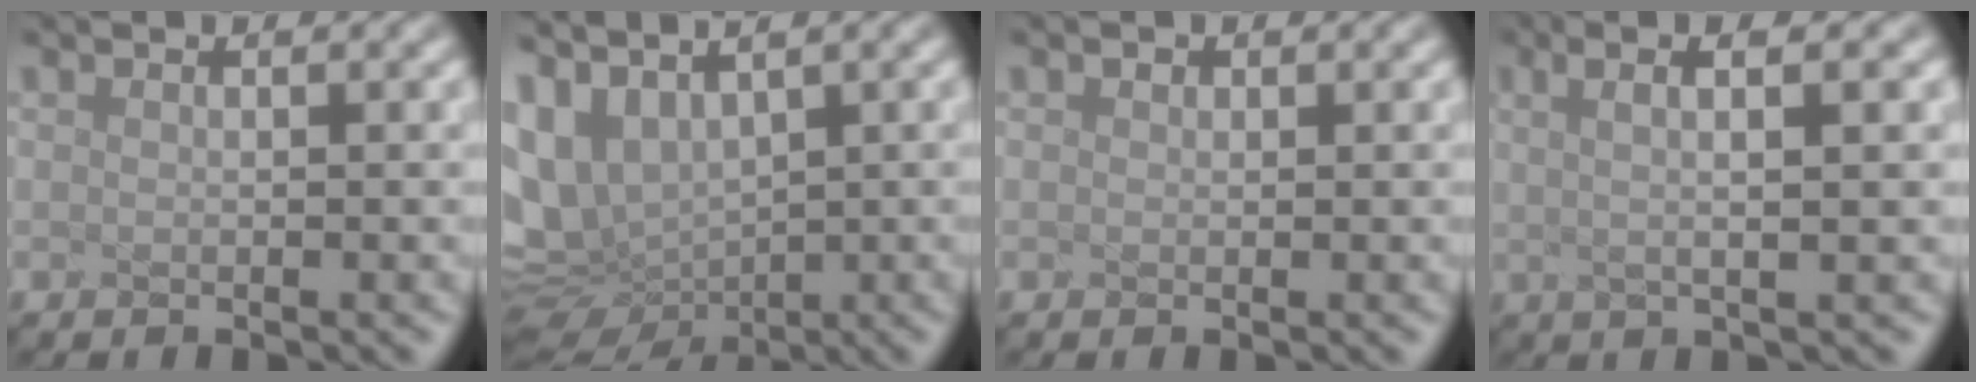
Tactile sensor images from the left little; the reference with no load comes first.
{"total": 7.0, "force": [-0.2, 3.8, 5.8], "torque": [-0.165, -0.016, 0.071]}
{"total": 1.8, "force": [-0.9, -1.0, -1.1], "torque": [-0.008, -0.005, 0.021]}
{"total": 3.0, "force": [0.3, -0.4, 3.0], "torque": [-0.082, 0.001, 0.036]}